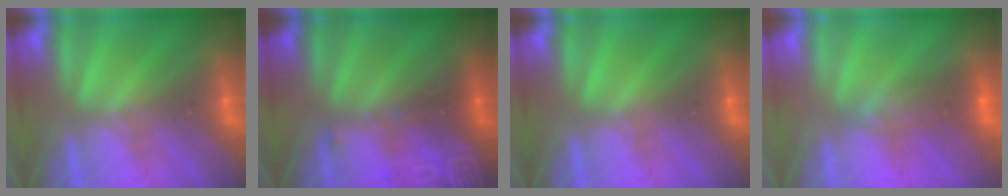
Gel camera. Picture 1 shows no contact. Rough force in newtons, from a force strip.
{"total": 2.9}
{"total": 0.0}
{"total": 2.0}